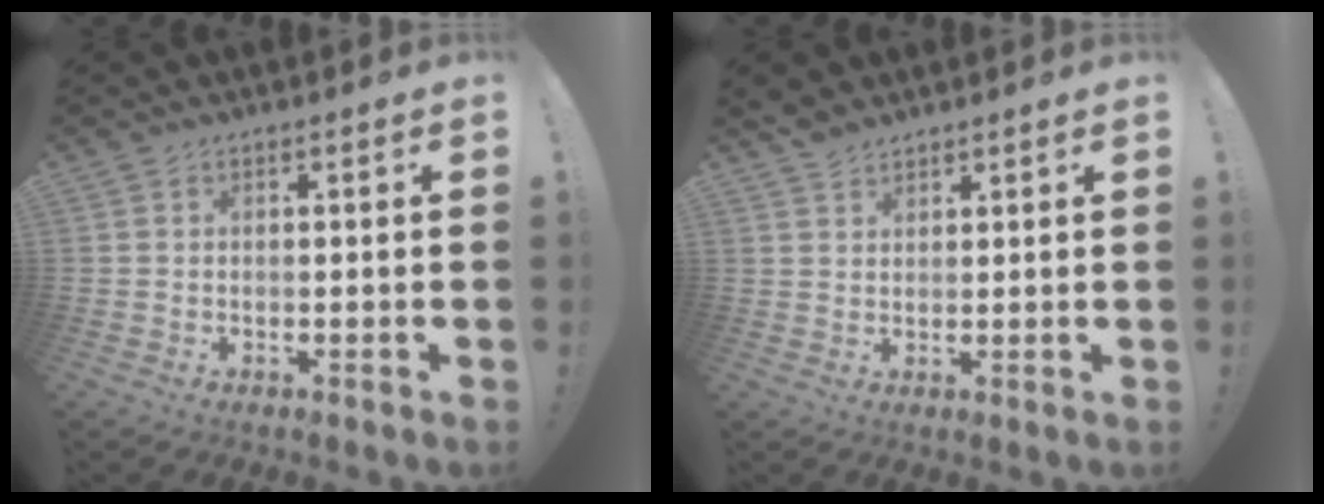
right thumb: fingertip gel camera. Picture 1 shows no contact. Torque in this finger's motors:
{"motor_torque": [0.00, 0.00, 0.37, 0.37, 0.00]}